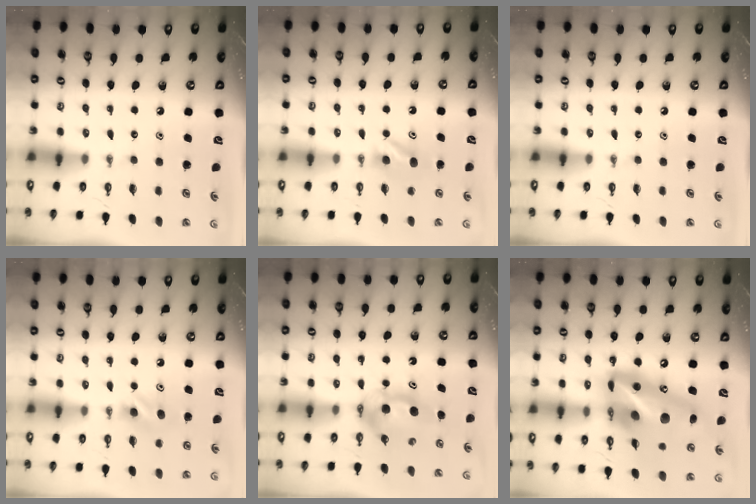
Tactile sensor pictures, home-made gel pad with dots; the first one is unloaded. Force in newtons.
{"total": 4.7, "press": 4.6, "slide": 0.7}
{"total": 0.0}
{"total": 4.4, "press": 4.0, "slide": 1.7}
{"total": 5.8, "press": 5.6, "slide": 1.5}
{"total": 21.6, "press": 21.3, "slide": 3.3}